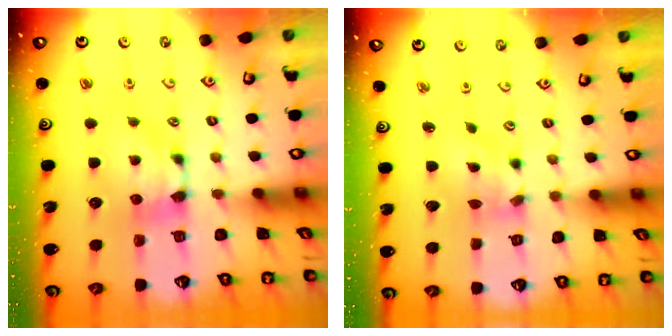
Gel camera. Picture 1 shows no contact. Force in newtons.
{"total": 1.7, "press": 1.0, "slide": 1.4}